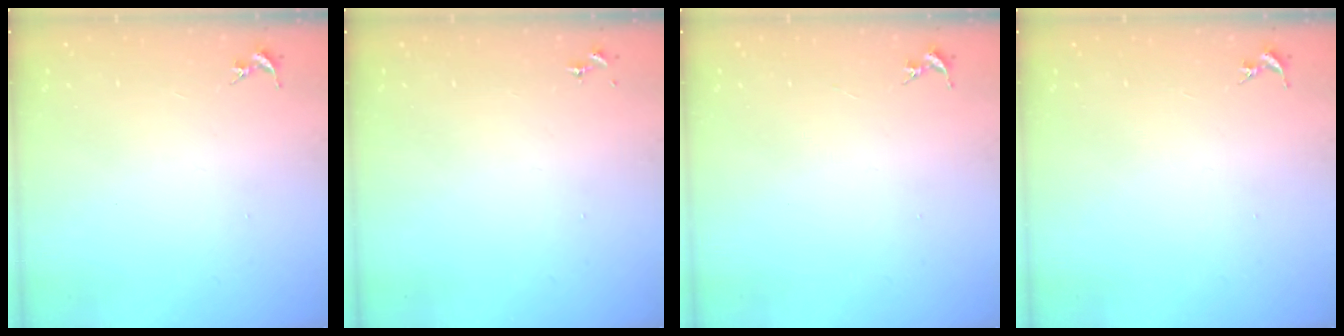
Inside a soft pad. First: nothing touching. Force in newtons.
{"total": 0.0}
{"total": 0.0}
{"total": 0.0}